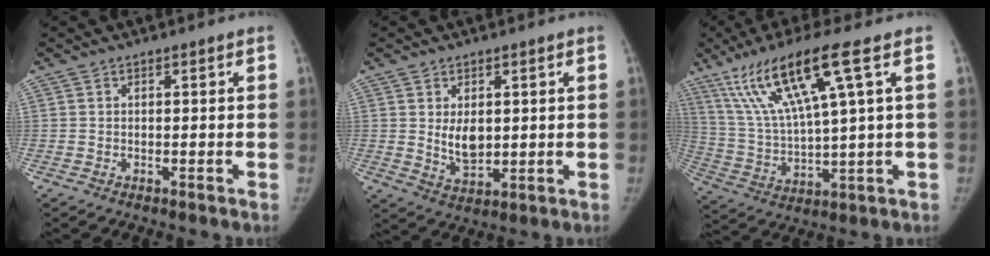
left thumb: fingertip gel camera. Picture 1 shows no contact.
{"total": 5.6, "force": [1.0, 3.5, 4.2], "torque": [-0.052, -0.016, 0.028]}
{"total": 16.4, "force": [8.1, 1.5, 14.2], "torque": [-0.286, -0.020, 0.158]}